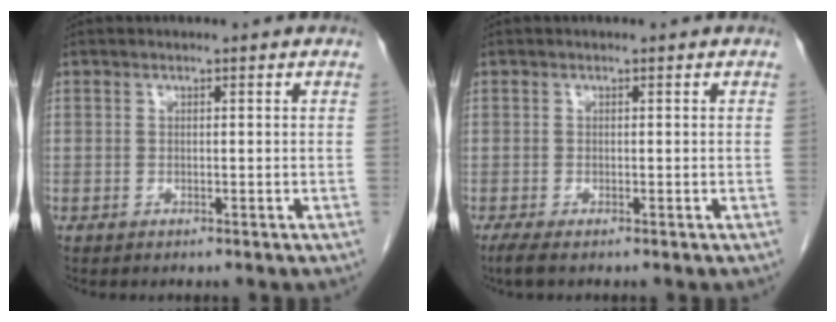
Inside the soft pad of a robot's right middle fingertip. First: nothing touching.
{"total": 2.1, "force": [-1.7, 0.2, 1.3], "torque": [-0.030, -0.010, -0.027]}